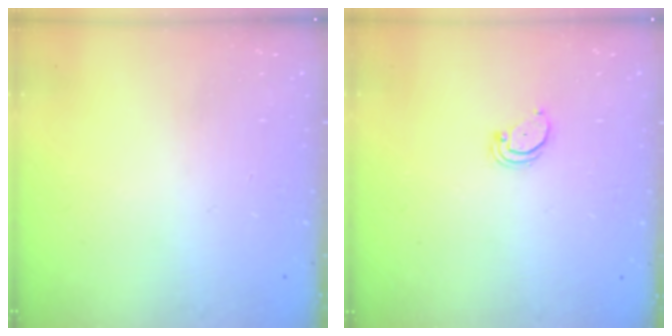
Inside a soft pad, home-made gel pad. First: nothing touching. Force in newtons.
{"total": 2.1, "press": 2.1, "slide": 0.2}